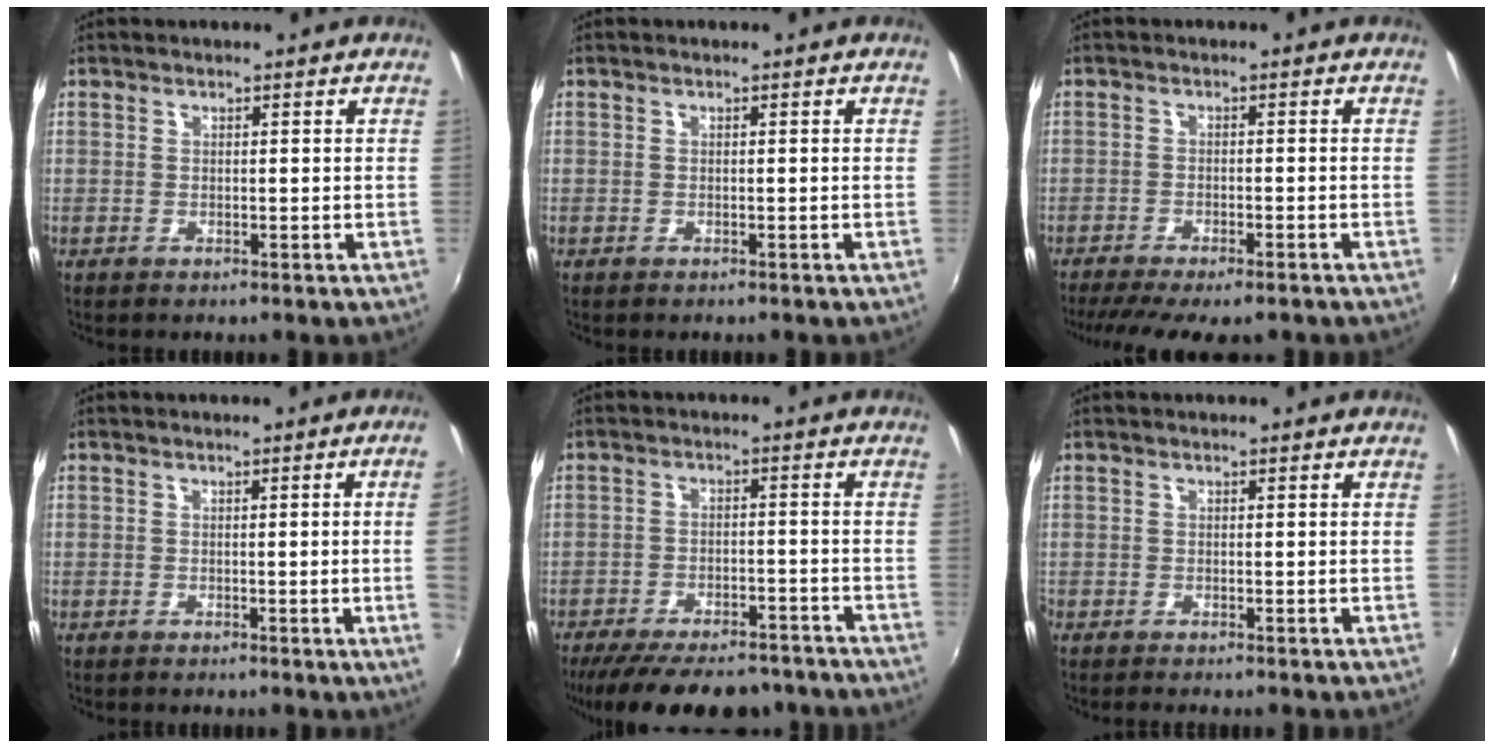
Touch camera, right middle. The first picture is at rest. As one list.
[{"total": 0.0}, {"total": 10.1, "force": [-8.3, 2.1, 5.5], "torque": [-0.122, -0.034, -0.130]}, {"total": 3.3, "force": [-0.1, -1.7, 2.8], "torque": [-0.051, -0.010, 0.007]}, {"total": 18.9, "force": [-15.5, 6.4, 8.6], "torque": [-0.175, -0.017, -0.214]}, {"total": 0.8, "force": [-0.8, 0.0, 0.2], "torque": [-0.003, -0.006, -0.017]}]